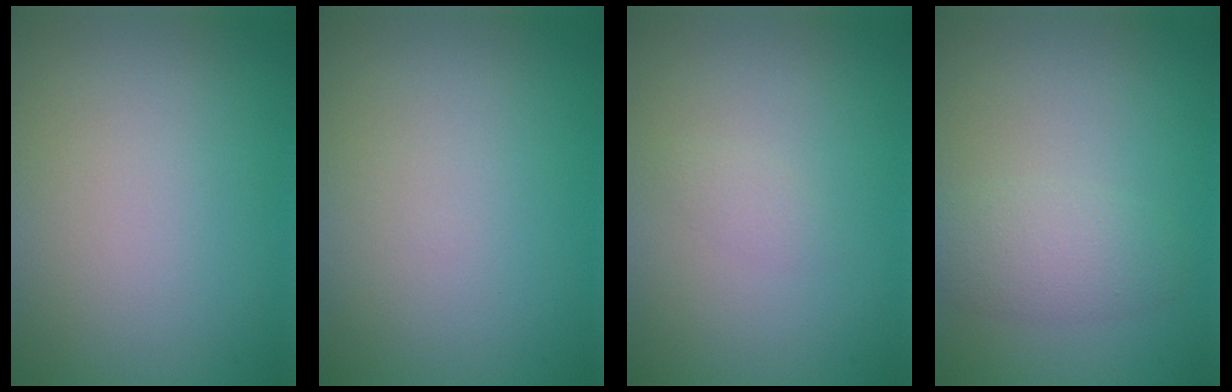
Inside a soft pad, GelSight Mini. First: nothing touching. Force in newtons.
{"total": 0.0}
{"total": 0.9, "press": 0.9, "slide": 0.0}
{"total": 3.0, "press": 3.0, "slide": 0.1}